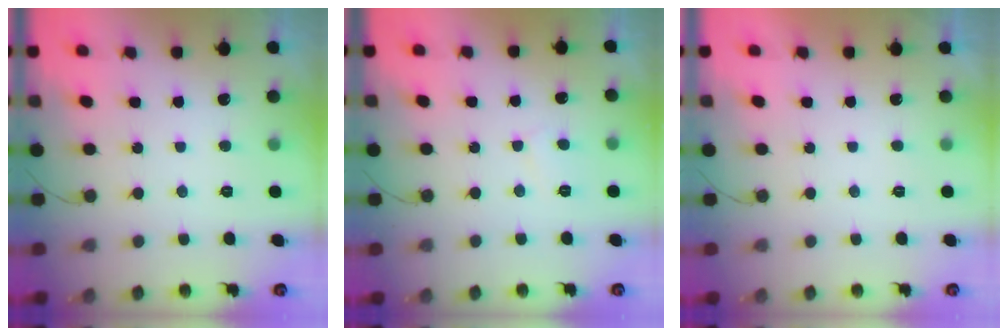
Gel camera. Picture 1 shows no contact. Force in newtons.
{"total": 3.0, "press": 3.0, "slide": 0.2}
{"total": 2.3, "press": 2.3, "slide": 0.3}